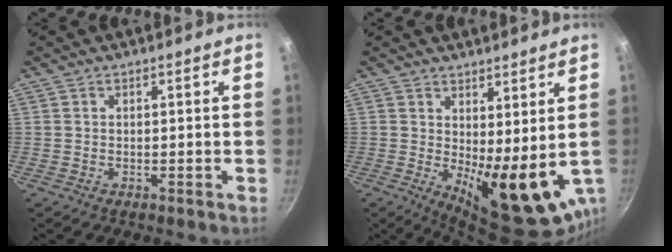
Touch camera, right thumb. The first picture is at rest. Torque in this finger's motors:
{"motor_torque": [2.32, 2.13, 1.55, -0.45, 0.39]}